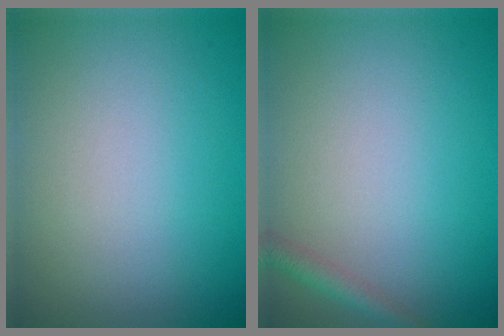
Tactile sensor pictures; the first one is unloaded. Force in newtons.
{"total": 1.5, "press": 1.5, "slide": 0.1}